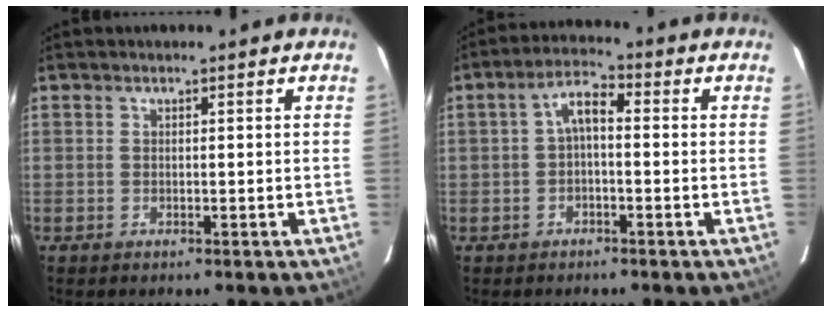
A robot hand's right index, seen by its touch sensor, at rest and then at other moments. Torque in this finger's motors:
{"motor_torque": [0.95, 0.11, 0.46, 0.10]}